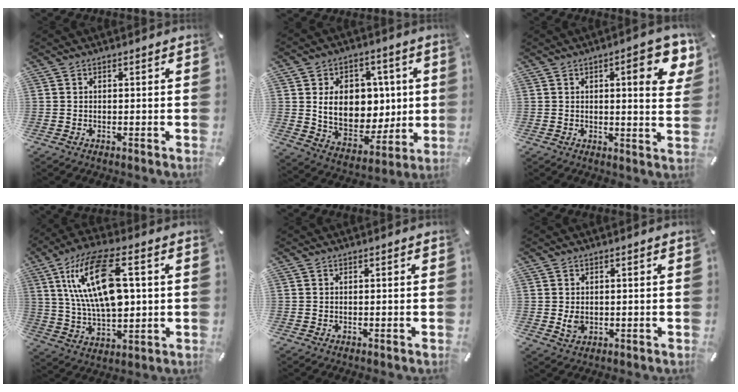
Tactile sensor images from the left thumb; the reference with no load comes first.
{"total": 14.7, "force": [2.2, 11.7, 8.5], "torque": [-0.133, -0.010, 0.048]}
{"total": 10.5, "force": [4.1, 3.0, 9.2], "torque": [-0.110, -0.019, 0.058]}
{"total": 19.3, "force": [4.6, 9.1, 16.4], "torque": [-0.344, 0.000, 0.073]}
{"total": 0.0}
{"total": 2.5, "force": [0.1, 2.0, 1.5], "torque": [-0.027, -0.001, 0.000]}